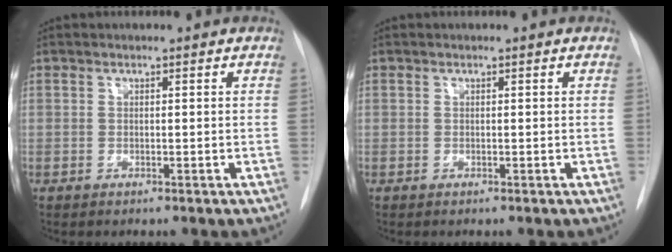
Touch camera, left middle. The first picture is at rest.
{"total": 0.0}